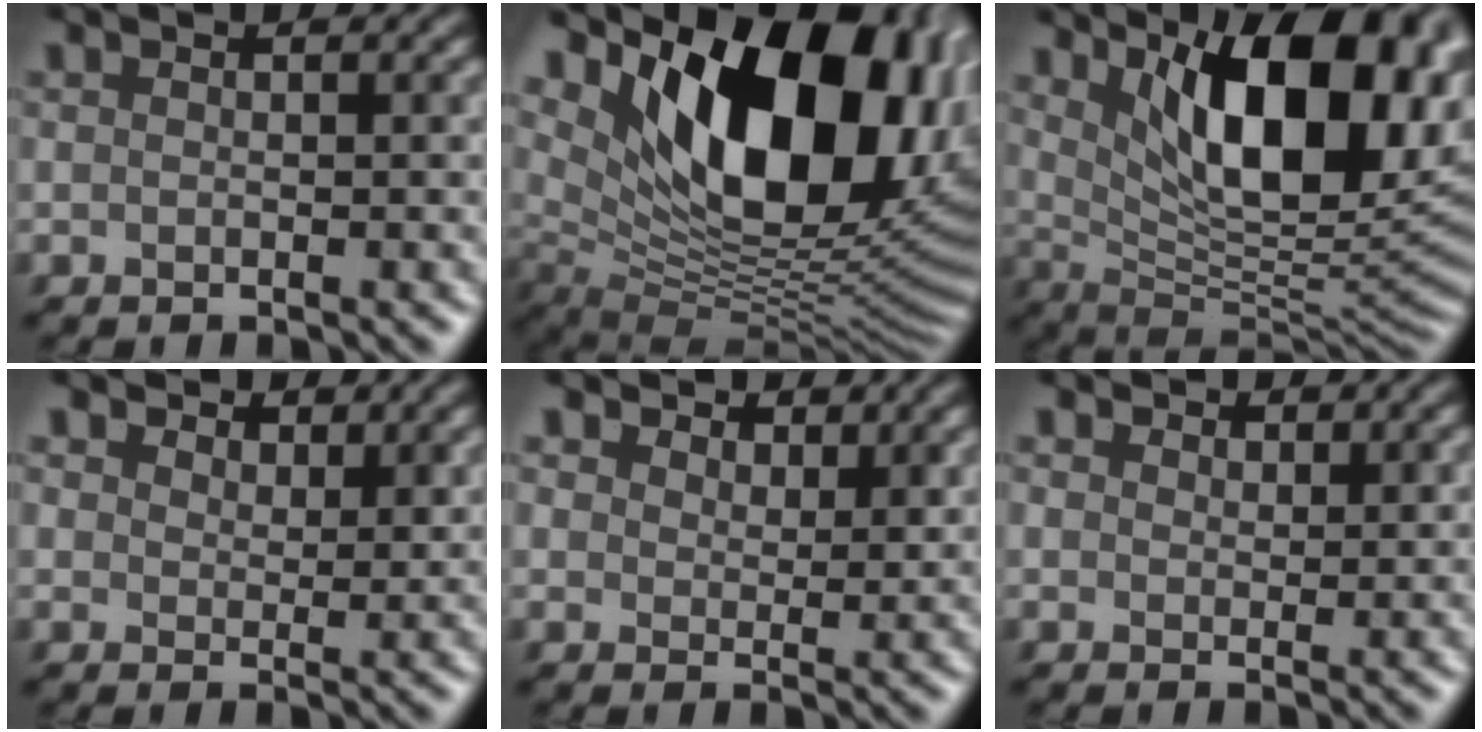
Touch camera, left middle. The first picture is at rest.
{"total": 14.9, "force": [6.9, 7.3, 11.0], "torque": [-0.161, -0.002, 0.126]}
{"total": 11.9, "force": [5.1, 4.2, 9.8], "torque": [-0.135, -0.002, 0.095]}
{"total": 1.8, "force": [1.5, 0.5, -0.8], "torque": [-0.004, 0.002, 0.030]}
{"total": 2.0, "force": [1.8, 0.7, -0.6], "torque": [-0.009, 0.002, 0.032]}
{"total": 1.3, "force": [0.5, -0.2, -1.2], "torque": [0.008, 0.003, 0.016]}